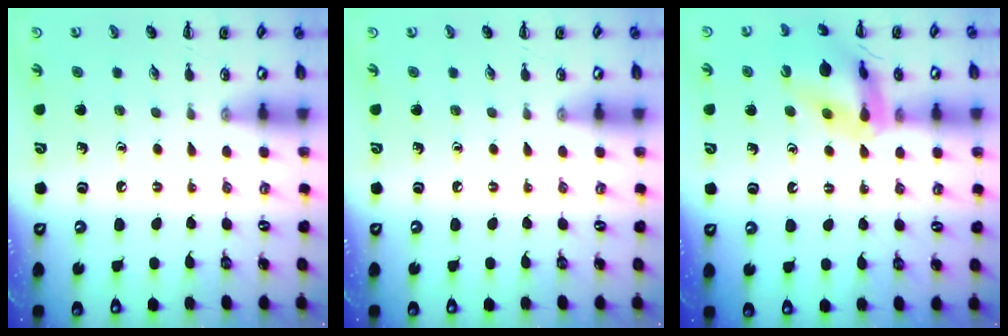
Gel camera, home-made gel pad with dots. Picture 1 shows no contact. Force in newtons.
{"total": 0.0}
{"total": 14.2, "press": 14.1, "slide": 2.0}